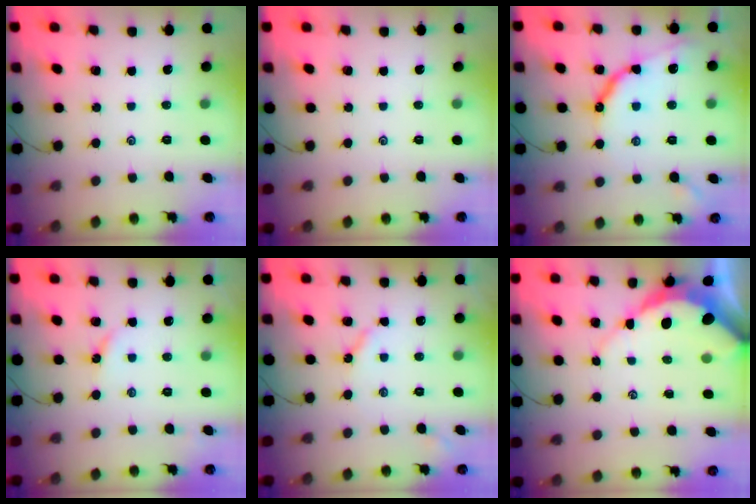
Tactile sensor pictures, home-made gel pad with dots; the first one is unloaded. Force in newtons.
{"total": 0.0}
{"total": 10.4, "press": 10.4, "slide": 0.8}
{"total": 2.8, "press": 2.7, "slide": 0.4}
{"total": 3.6, "press": 3.5, "slide": 0.7}
{"total": 8.5, "press": 8.4, "slide": 1.1}